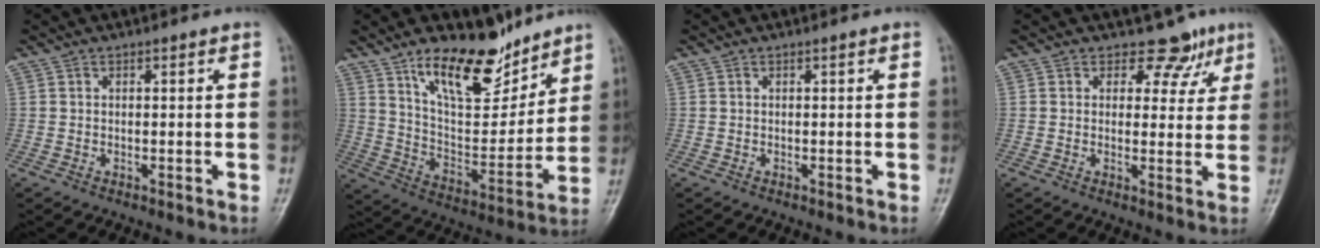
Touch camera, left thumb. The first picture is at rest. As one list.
[{"total": 16.9, "force": [12.2, 6.9, 9.6], "torque": [-0.111, -0.081, 0.216]}, {"total": 0.0}, {"total": 5.5, "force": [3.8, 3.8, 0.9], "torque": [0.022, -0.022, 0.041]}]